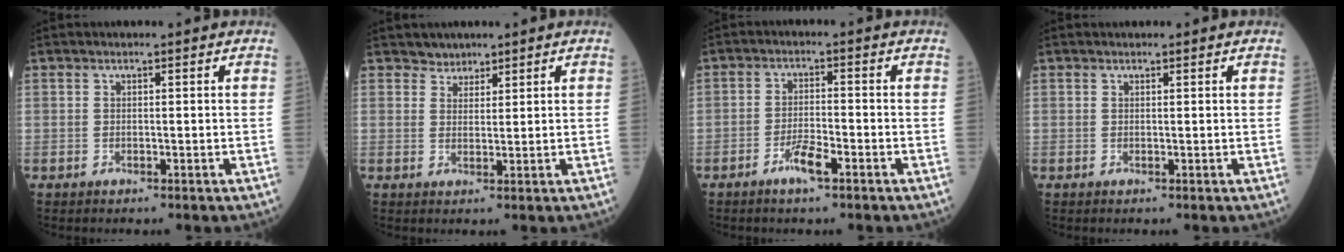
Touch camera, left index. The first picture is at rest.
{"total": 2.3, "force": [1.9, 1.2, -0.2], "torque": [0.009, 0.000, 0.030]}
{"total": 3.8, "force": [-2.3, 0.6, 2.9], "torque": [-0.060, -0.001, -0.043]}
{"total": 0.8, "force": [0.8, 0.2, 0.1], "torque": [-0.006, 0.004, 0.014]}